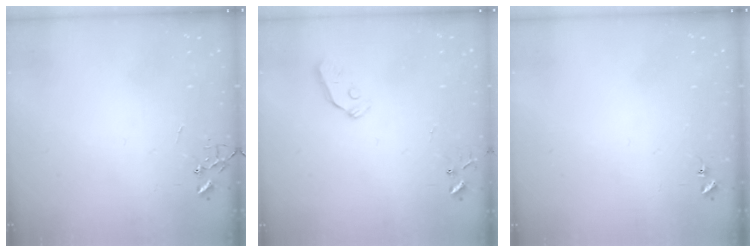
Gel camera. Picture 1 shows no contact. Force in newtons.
{"total": 3.0, "press": 3.0, "slide": 0.3}
{"total": 6.8, "press": 6.7, "slide": 0.5}